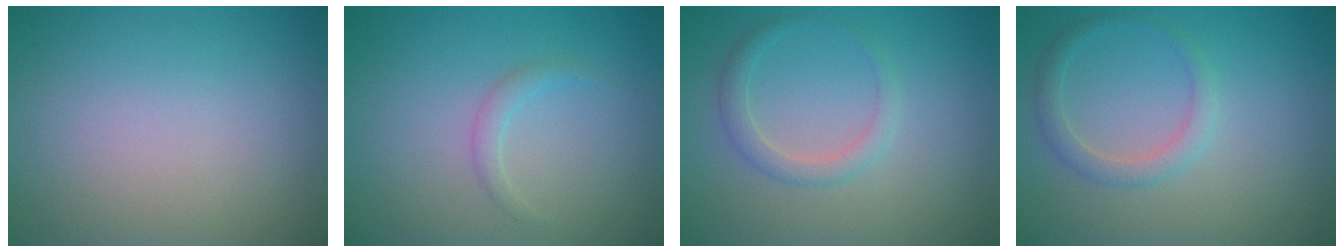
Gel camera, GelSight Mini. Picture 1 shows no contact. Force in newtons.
{"total": 1.1, "press": 1.1, "slide": 0.2}
{"total": 1.7, "press": 1.7, "slide": 0.1}
{"total": 1.9, "press": 1.9, "slide": 0.1}